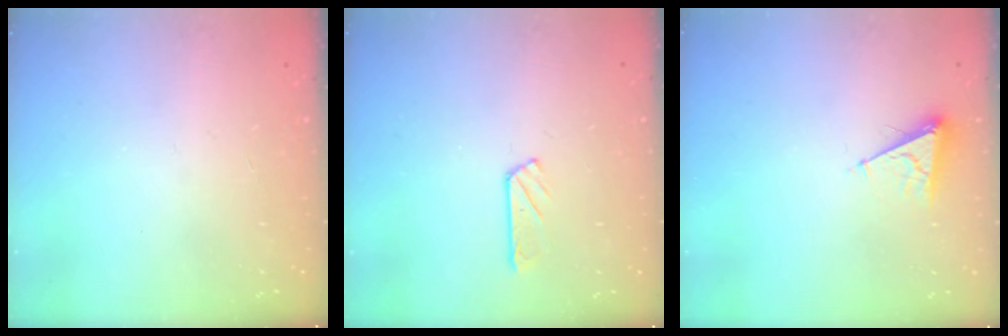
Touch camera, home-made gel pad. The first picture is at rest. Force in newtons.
{"total": 2.9, "press": 2.9, "slide": 0.3}
{"total": 5.4, "press": 5.3, "slide": 0.6}